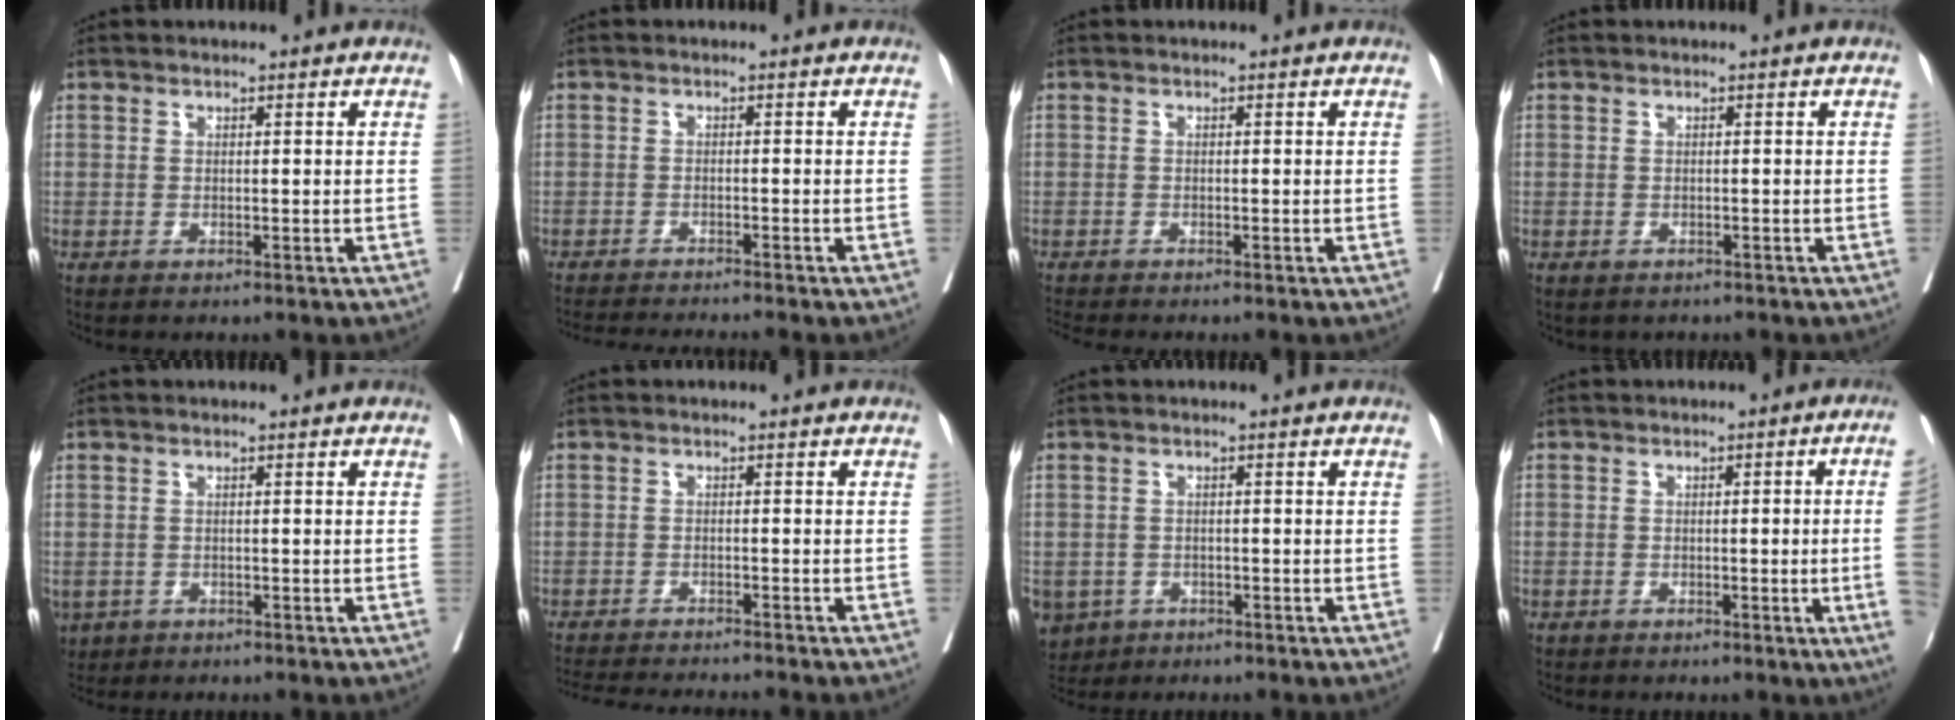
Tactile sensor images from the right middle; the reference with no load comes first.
{"total": 9.3, "force": [-8.5, -0.9, 3.6], "torque": [-0.031, -0.022, -0.128]}
{"total": 3.0, "force": [-2.8, -0.6, 0.9], "torque": [-0.010, -0.007, -0.048]}
{"total": 1.2, "force": [-1.0, 0.6, 0.5], "torque": [-0.014, -0.002, -0.009]}
{"total": 5.4, "force": [-2.6, 4.2, 2.1], "torque": [-0.059, -0.005, -0.034]}
{"total": 11.7, "force": [-10.8, 0.2, 4.6], "torque": [-0.056, -0.021, -0.152]}
{"total": 8.4, "force": [-4.2, 6.7, 2.8], "torque": [-0.081, -0.002, -0.059]}
{"total": 6.9, "force": [-1.1, -0.9, 6.8], "torque": [-0.071, -0.003, -0.017]}